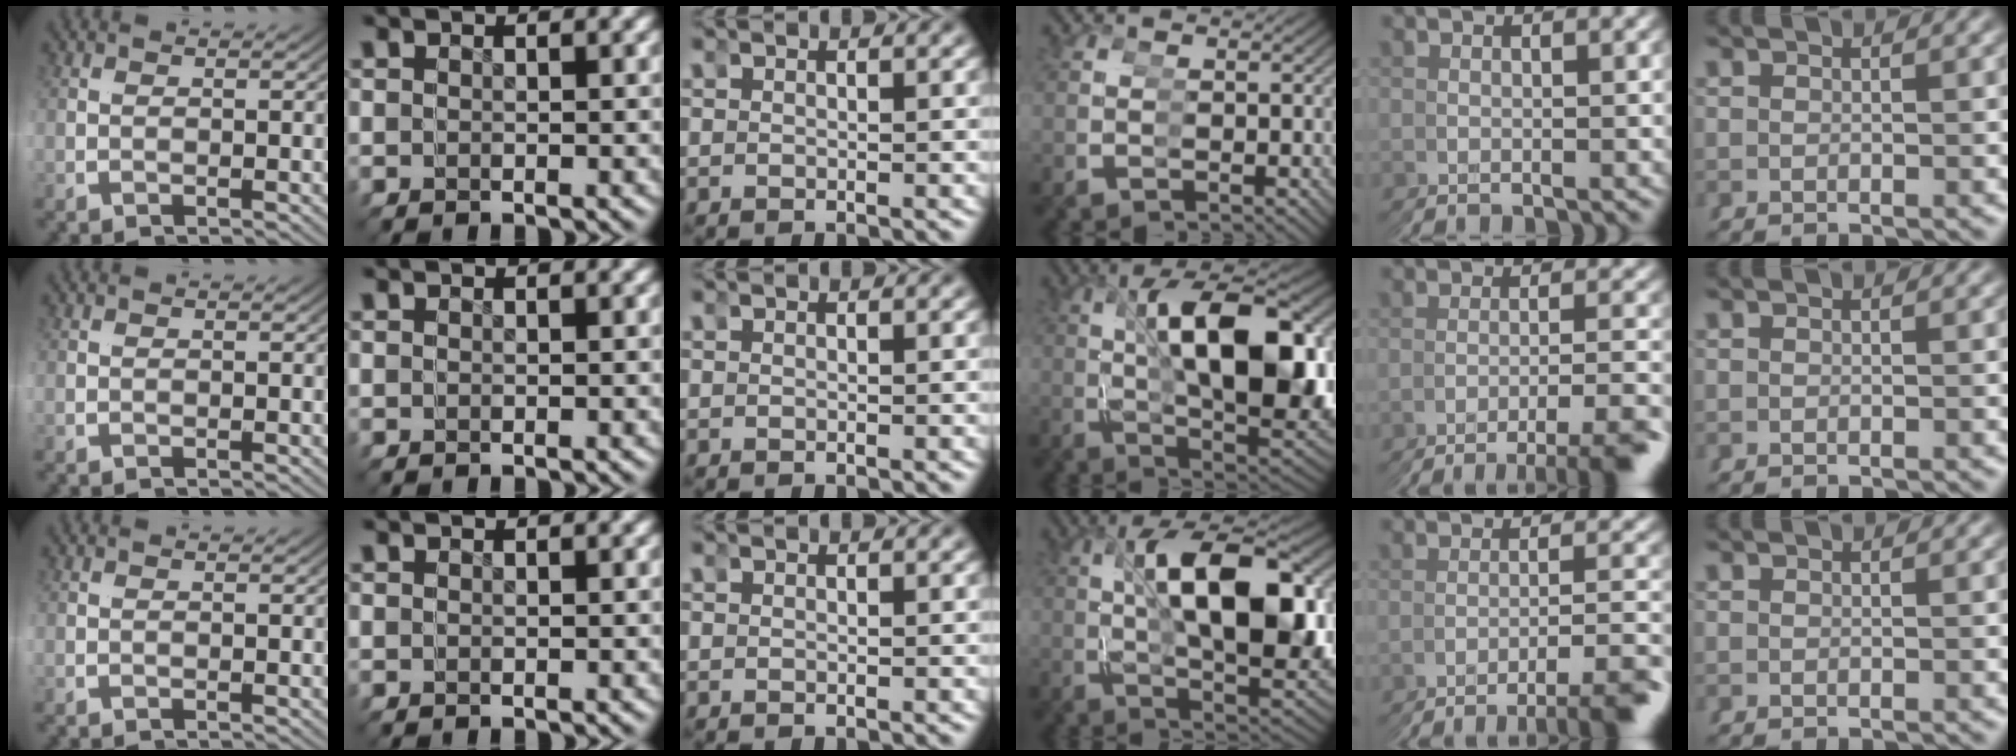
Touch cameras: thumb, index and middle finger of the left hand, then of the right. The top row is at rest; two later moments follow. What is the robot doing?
{"motion": "grasp_and_lifting", "object": "toy banana"}